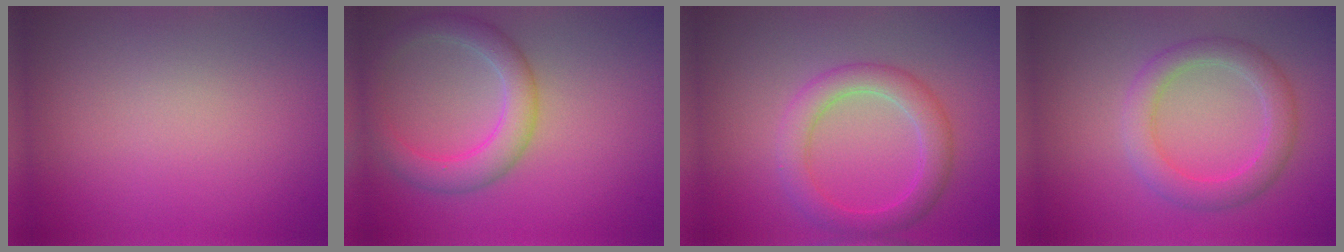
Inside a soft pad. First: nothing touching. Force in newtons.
{"total": 4.0, "press": 4.0, "slide": 0.2}
{"total": 3.7, "press": 3.7, "slide": 0.2}
{"total": 3.4, "press": 3.4, "slide": 0.0}